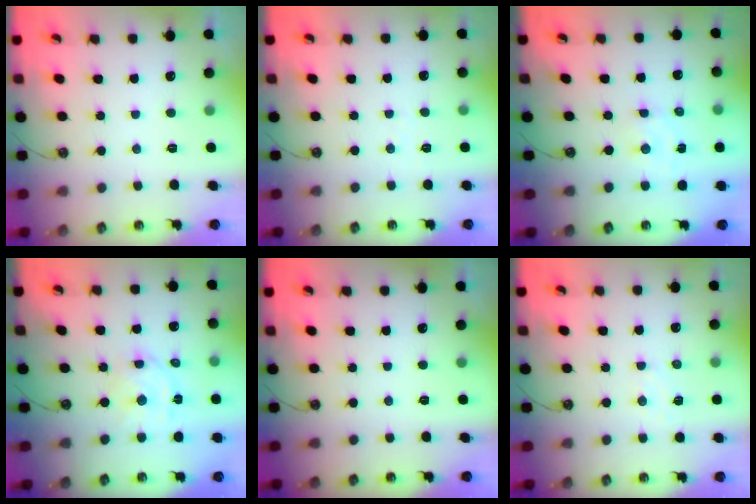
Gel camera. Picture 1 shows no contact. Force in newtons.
{"total": 2.9, "press": 2.9, "slide": 0.4}
{"total": 2.3, "press": 2.3, "slide": 0.3}
{"total": 8.2, "press": 8.1, "slide": 1.2}
{"total": 0.0}
{"total": 5.8, "press": 5.8, "slide": 0.8}